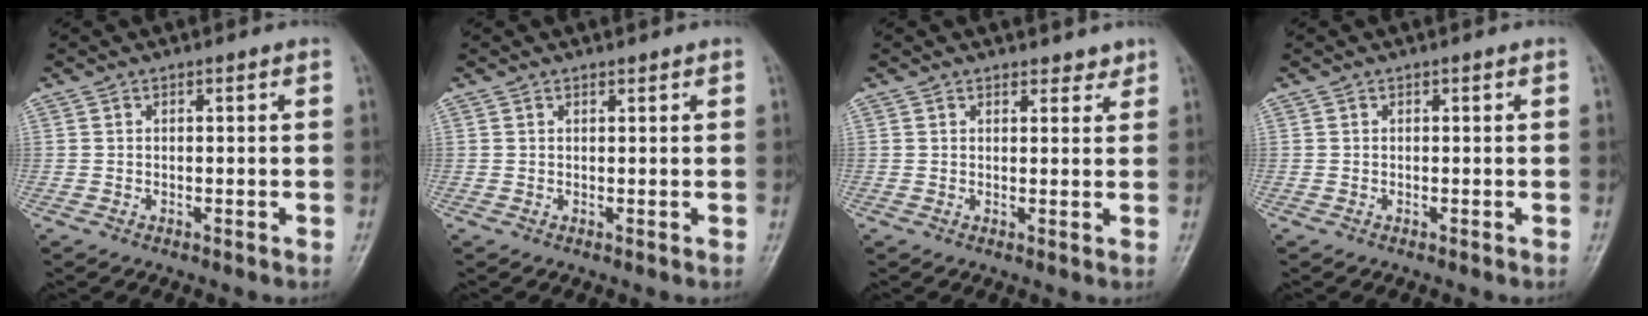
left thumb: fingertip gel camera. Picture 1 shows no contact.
{"total": 0.5, "force": [0.5, 0.2, 0.1], "torque": [-0.006, -0.004, 0.007]}
{"total": 2.3, "force": [1.9, 1.1, 0.4], "torque": [0.013, -0.012, 0.022]}
{"total": 0.0}